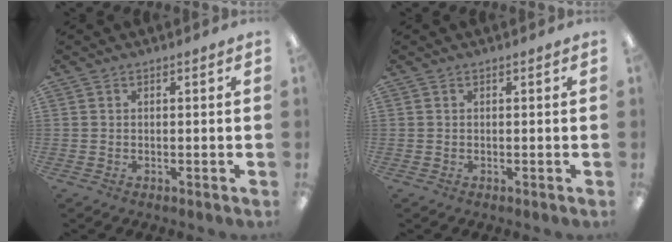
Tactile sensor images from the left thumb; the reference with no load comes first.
{"total": 0.0}